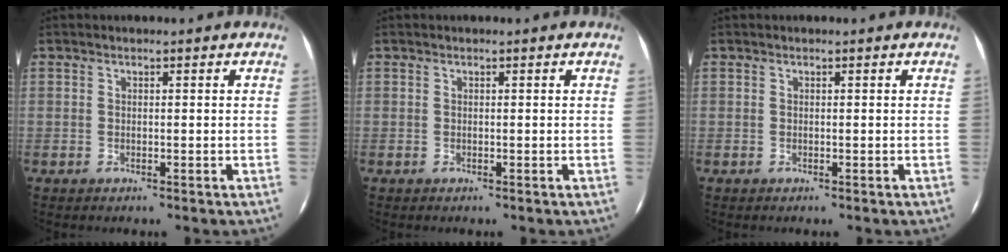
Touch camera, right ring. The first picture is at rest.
{"total": 0.0}
{"total": 0.0}